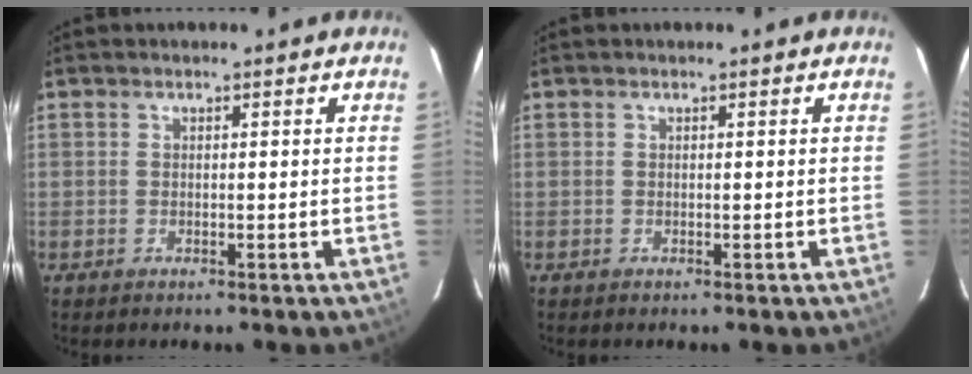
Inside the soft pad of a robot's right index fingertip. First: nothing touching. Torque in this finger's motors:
{"motor_torque": [0.00, 0.00, 0.01, 0.00]}